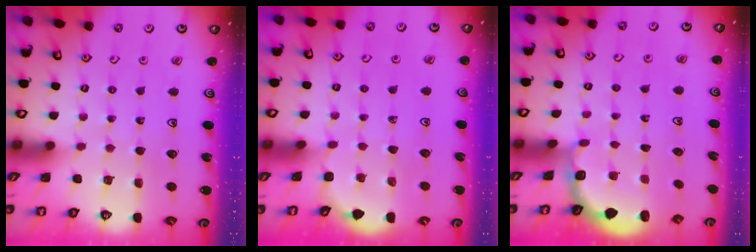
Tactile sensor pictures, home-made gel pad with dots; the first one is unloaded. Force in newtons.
{"total": 2.4, "press": 2.4, "slide": 0.1}
{"total": 1.9, "press": 1.8, "slide": 0.7}